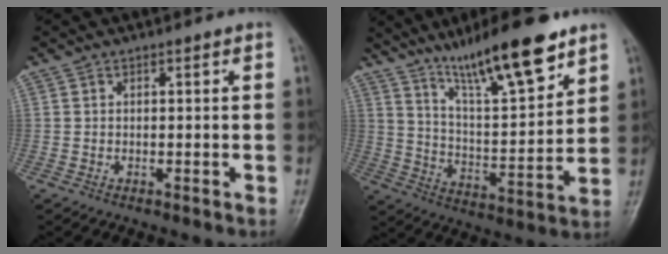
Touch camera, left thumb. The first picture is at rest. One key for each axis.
{"total": 17.5, "fx": 12.2, "fy": 3.4, "fz": 12.2, "tx": -0.182, "ty": -0.064, "tz": 0.213}